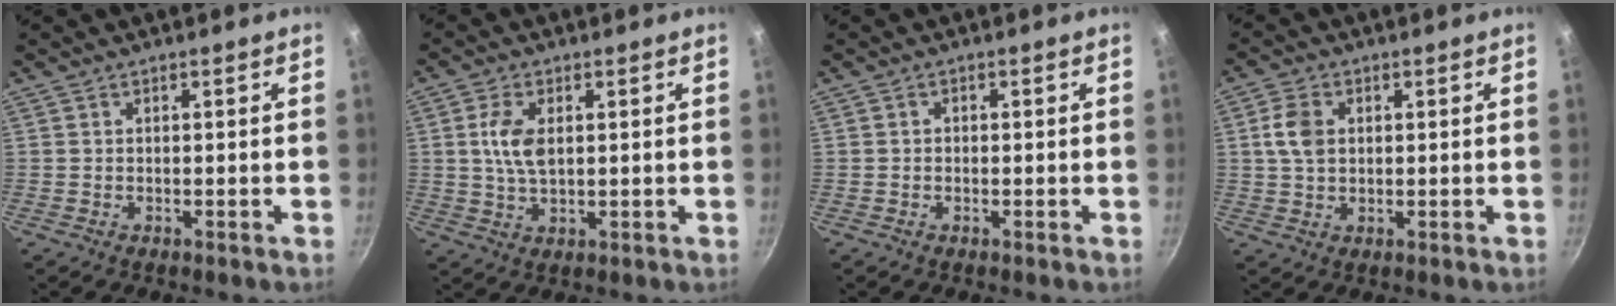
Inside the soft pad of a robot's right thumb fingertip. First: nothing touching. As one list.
[{"total": 6.3, "force": [1.1, 3.4, 5.2], "torque": [-0.097, -0.001, 0.023]}, {"total": 0.6, "force": [-0.2, 0.6, 0.2], "torque": [-0.002, 0.002, -0.005]}, {"total": 5.5, "force": [1.1, 3.9, 3.7], "torque": [-0.064, 0.002, 0.017]}]